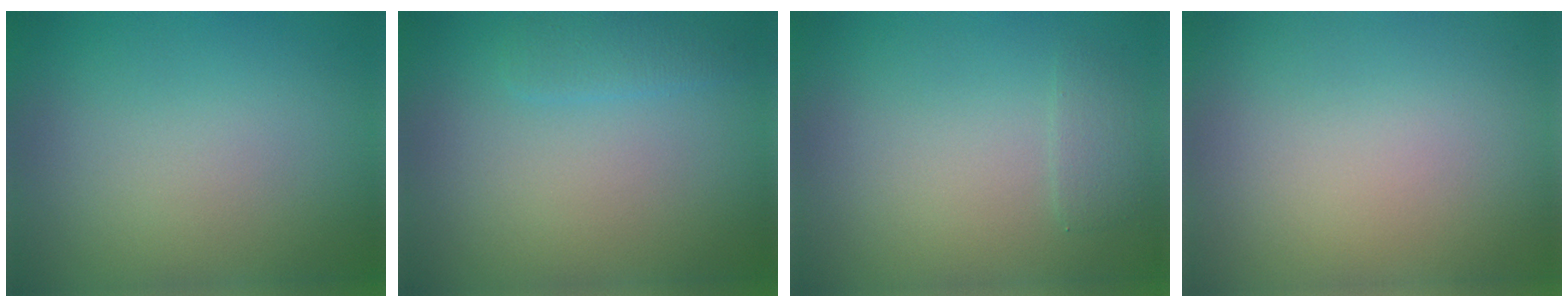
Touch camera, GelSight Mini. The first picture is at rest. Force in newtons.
{"total": 1.4, "press": 1.4, "slide": 0.1}
{"total": 1.1, "press": 1.1, "slide": 0.2}
{"total": 0.0}